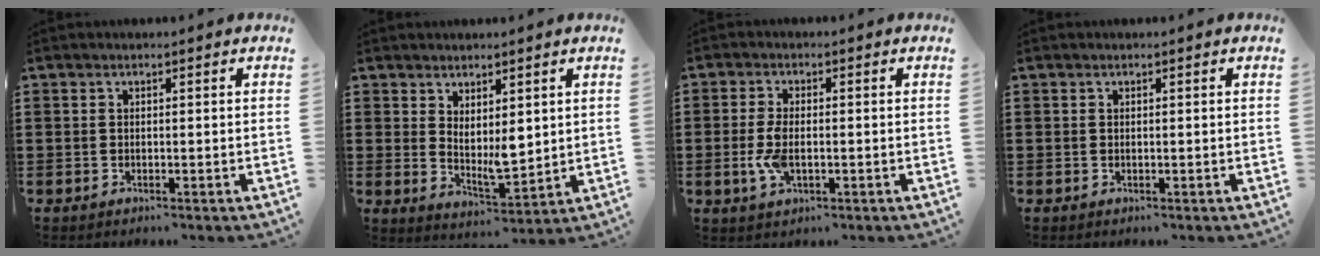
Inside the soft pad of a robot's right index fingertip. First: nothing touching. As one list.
[{"total": 4.3, "force": [2.7, 1.8, 2.9], "torque": [-0.047, -0.019, 0.048]}, {"total": 4.6, "force": [-1.0, 2.0, 4.0], "torque": [-0.099, -0.006, -0.024]}, {"total": 0.0}]